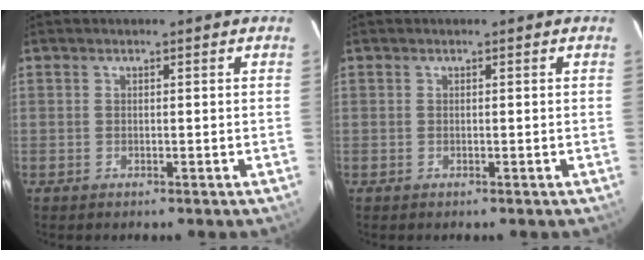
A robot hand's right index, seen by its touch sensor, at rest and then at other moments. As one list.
[{"total": 0.0}]